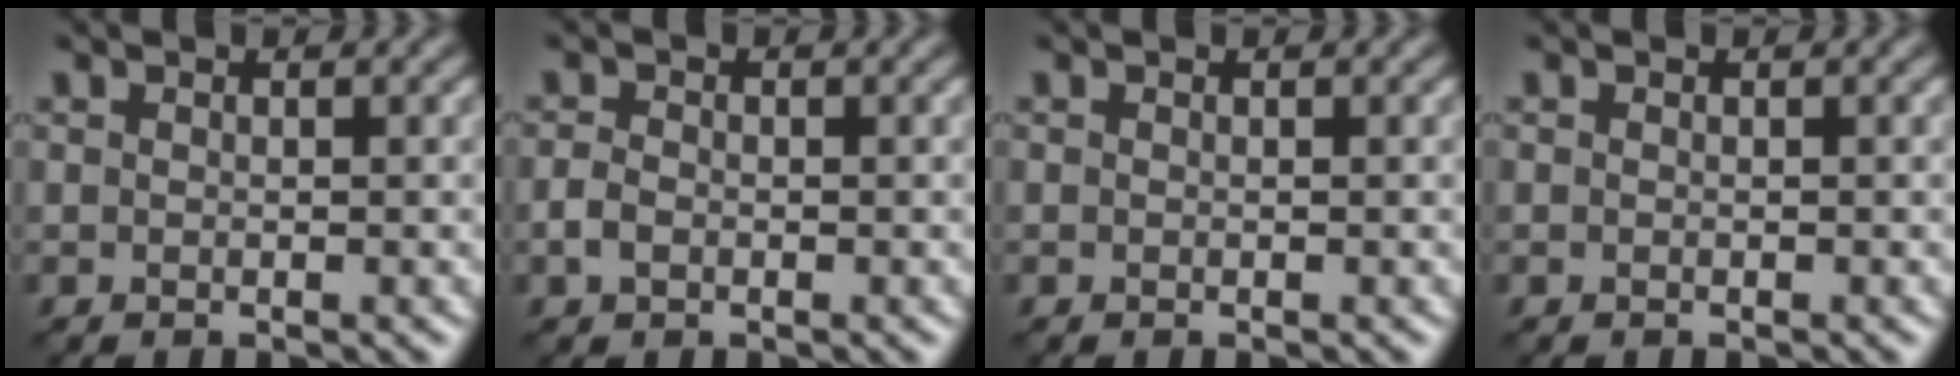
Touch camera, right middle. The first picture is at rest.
{"total": 1.4, "force": [-0.5, 1.0, 0.9], "torque": [-0.017, 0.001, -0.013]}
{"total": 0.0}
{"total": 0.0}